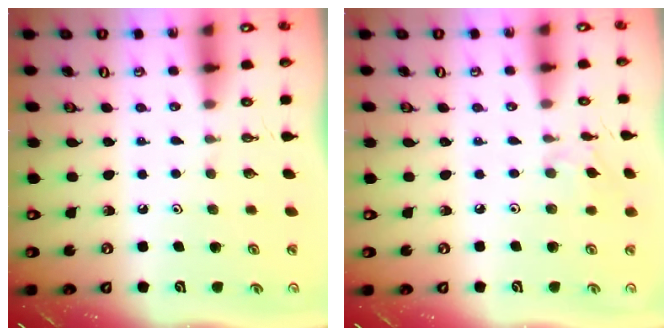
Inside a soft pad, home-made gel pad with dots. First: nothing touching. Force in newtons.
{"total": 3.4, "press": 3.4, "slide": 0.6}